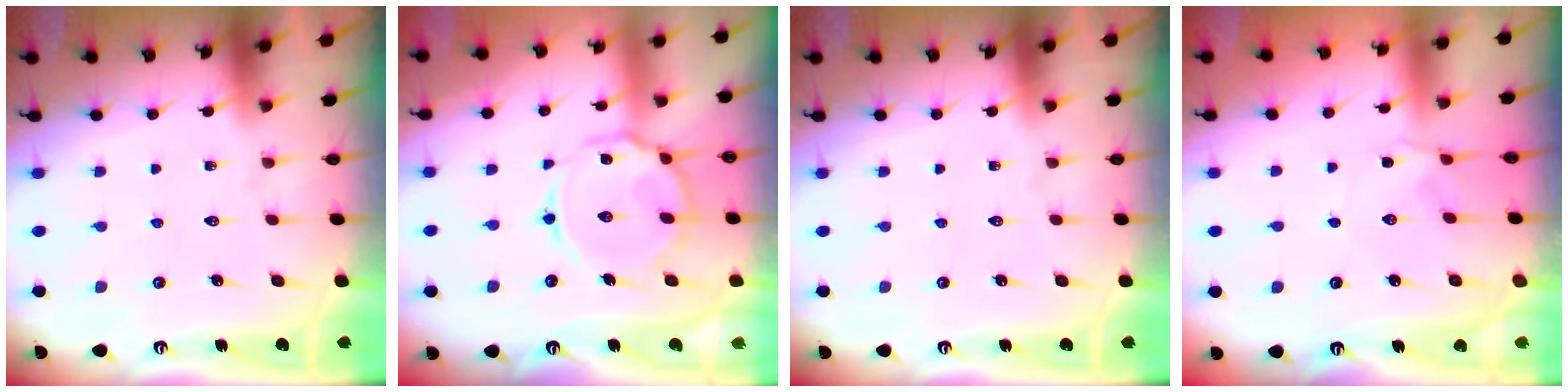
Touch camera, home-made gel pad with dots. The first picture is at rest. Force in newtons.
{"total": 13.4, "press": 13.3, "slide": 1.3}
{"total": 0.0}
{"total": 1.9, "press": 1.9, "slide": 0.4}